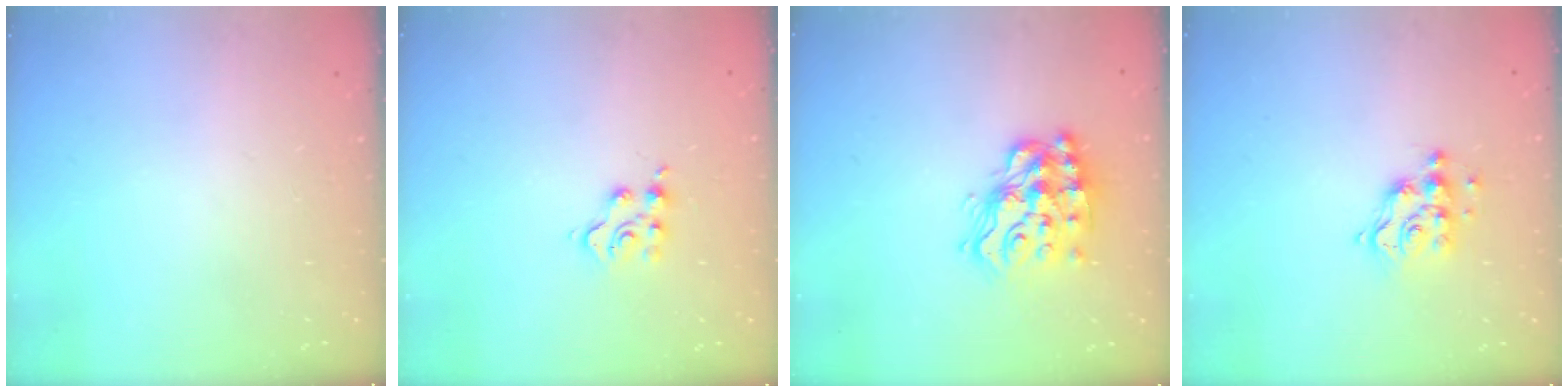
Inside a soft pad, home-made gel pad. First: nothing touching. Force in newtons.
{"total": 4.8, "press": 4.8, "slide": 0.2}
{"total": 16.0, "press": 15.9, "slide": 1.1}
{"total": 9.4, "press": 9.4, "slide": 0.7}